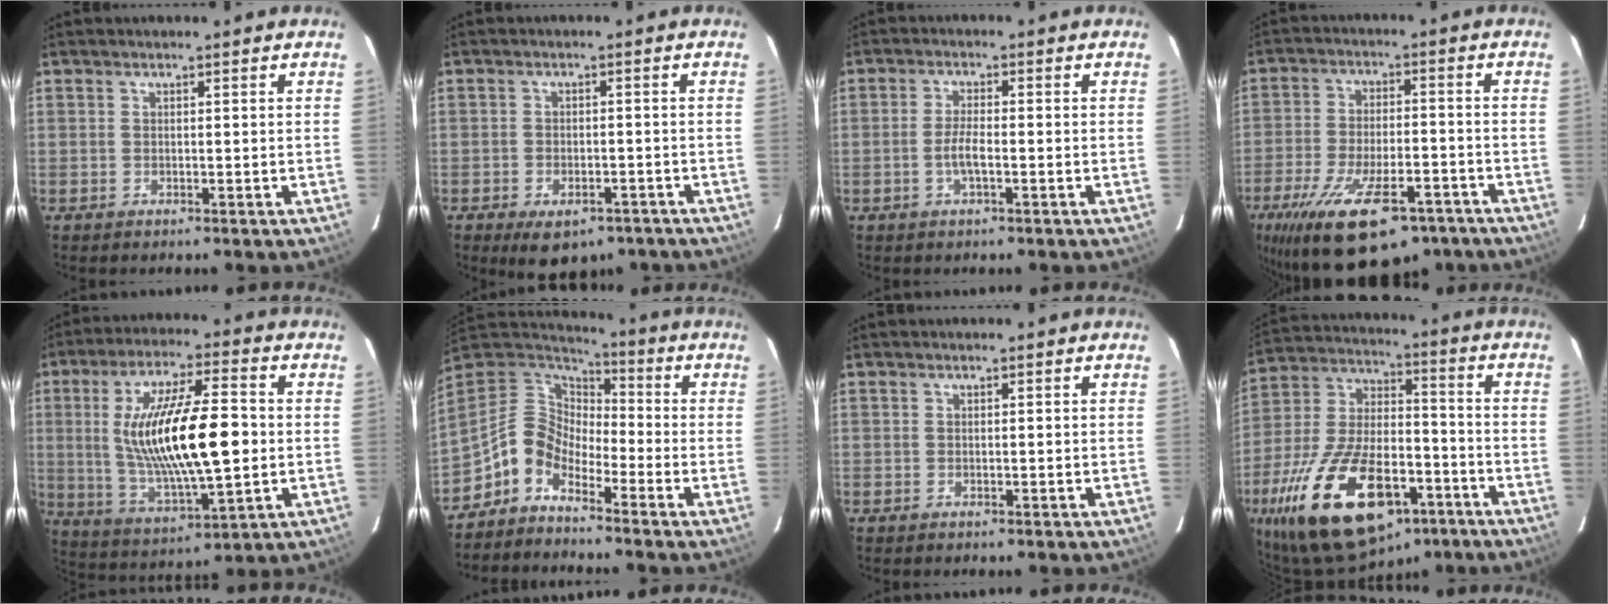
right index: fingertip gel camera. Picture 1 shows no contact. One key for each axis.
{"total": 9.4, "fx": -6.4, "fy": 4.9, "fz": 4.8, "tx": -0.093, "ty": -0.008, "tz": -0.079}
{"total": 3.4, "fx": -1.2, "fy": 0.8, "fz": 3.1, "tx": -0.064, "ty": 0.000, "tz": -0.023}
{"total": 22.6, "fx": -14.8, "fy": 8.9, "fz": 14.6, "tx": -0.282, "ty": -0.045, "tz": -0.222}
{"total": 20.1, "fx": 0.5, "fy": 5.6, "fz": 19.3, "tx": -0.356, "ty": -0.003, "tz": 0.023}
{"total": 9.1, "fx": -6.4, "fy": 5.5, "fz": 3.5, "tx": -0.075, "ty": 0.030, "tz": -0.143}
{"total": 0.0}
{"total": 27.6, "fx": -15.6, "fy": 12.9, "fz": 18.8, "tx": -0.369, "ty": -0.015, "tz": -0.246}